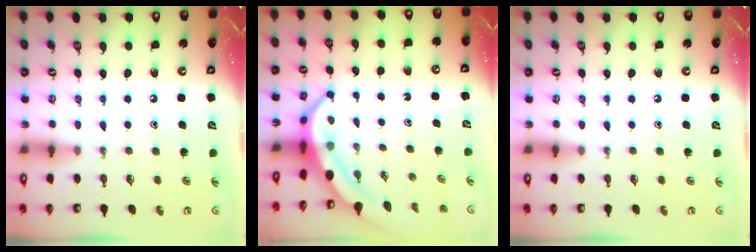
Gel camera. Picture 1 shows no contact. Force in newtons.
{"total": 6.4, "press": 6.3, "slide": 0.8}
{"total": 0.0}